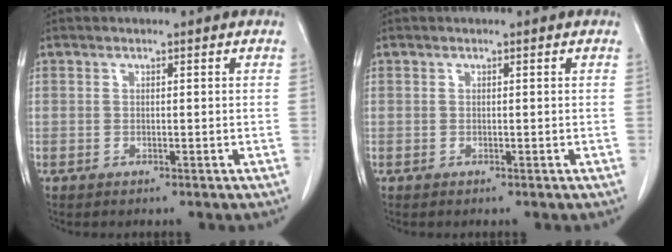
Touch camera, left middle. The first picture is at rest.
{"total": 0.0}